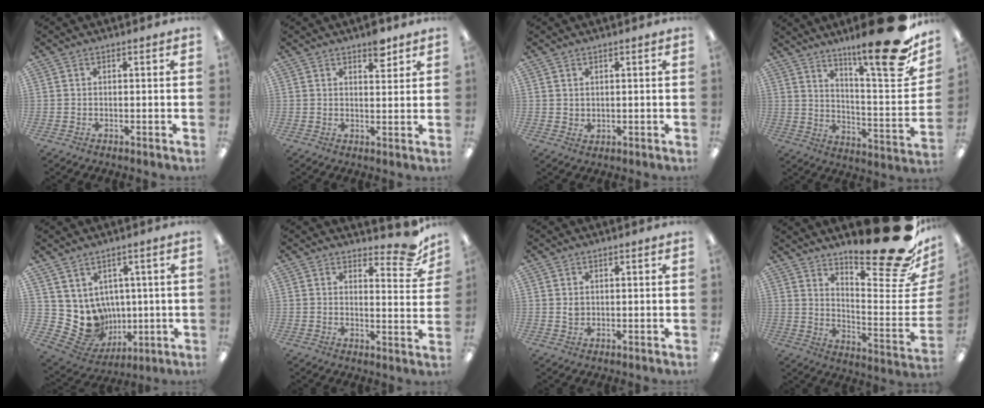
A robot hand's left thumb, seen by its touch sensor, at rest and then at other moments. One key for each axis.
{"total": 5.0, "fx": 3.6, "fy": 1.9, "fz": 2.9, "tx": -0.023, "ty": -0.022, "tz": 0.056}
{"total": 1.6, "fx": 1.3, "fy": 0.8, "fz": 0.5, "tx": -0.011, "ty": 0.001, "tz": 0.023}
{"total": 21.5, "fx": 15.2, "fy": 3.8, "fz": 14.7, "tx": -0.204, "ty": -0.120, "tz": 0.237}
{"total": 9.8, "fx": 1.9, "fy": 8.9, "fz": 3.8, "tx": -0.097, "ty": -0.039, "tz": 0.052}
{"total": 9.0, "fx": 6.9, "fy": 3.2, "fz": 4.7, "tx": -0.047, "ty": -0.047, "tz": 0.117}
{"total": 1.8, "fx": 0.6, "fy": 1.3, "fz": 1.1, "tx": -0.024, "ty": 0.005, "tz": 0.010}
{"total": 22.4, "fx": 16.3, "fy": 4.6, "fz": 14.7, "tx": -0.171, "ty": -0.141, "tz": 0.259}